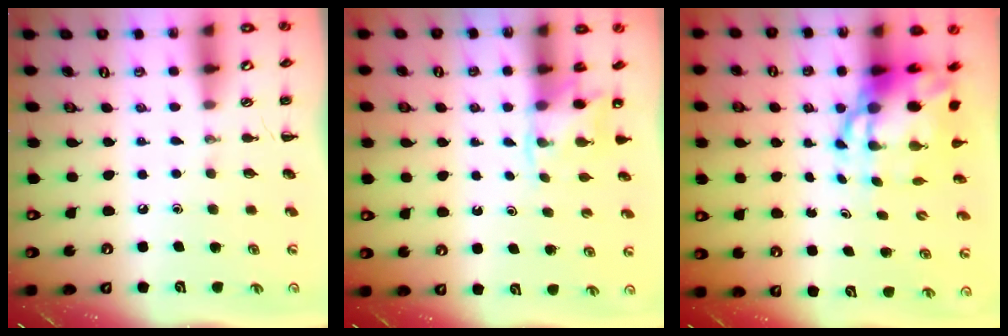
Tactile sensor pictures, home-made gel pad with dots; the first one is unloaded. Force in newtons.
{"total": 3.6, "press": 3.4, "slide": 1.3}
{"total": 9.4, "press": 9.1, "slide": 2.5}